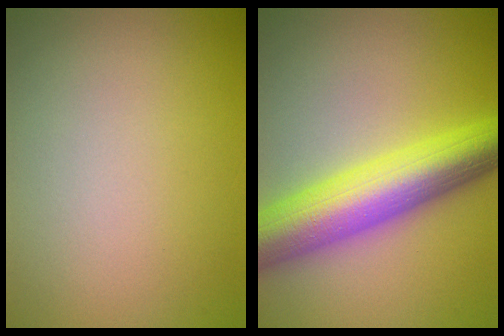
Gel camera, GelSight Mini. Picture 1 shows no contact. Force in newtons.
{"total": 9.2, "press": 9.2, "slide": 0.4}